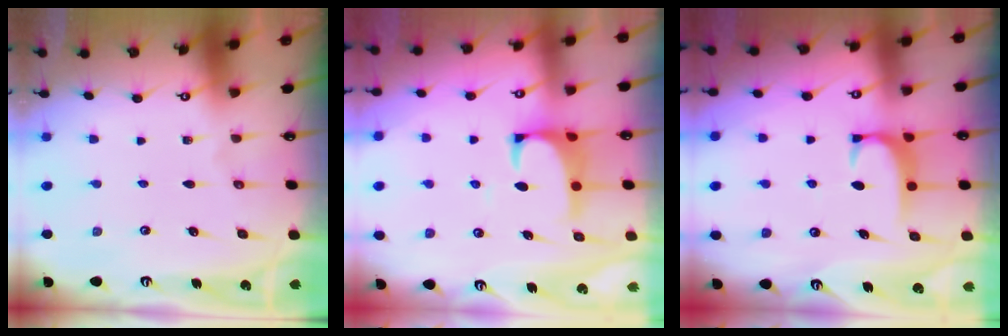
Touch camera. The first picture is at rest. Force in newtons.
{"total": 1.7, "press": 1.6, "slide": 0.7}
{"total": 1.7, "press": 1.6, "slide": 0.6}